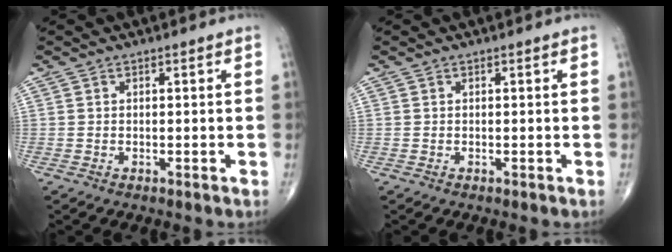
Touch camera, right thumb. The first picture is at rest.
{"total": 0.0}